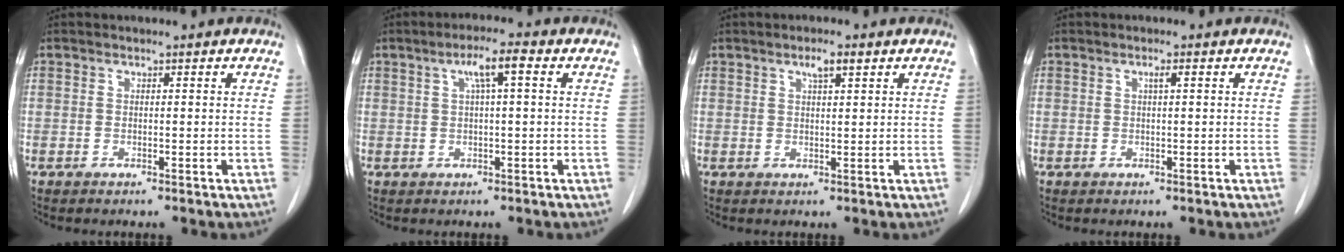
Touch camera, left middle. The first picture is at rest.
{"total": 4.3, "force": [1.4, 0.3, 4.0], "torque": [-0.072, 0.012, 0.024]}
{"total": 2.4, "force": [1.4, 0.4, 1.9], "torque": [-0.035, 0.003, 0.024]}
{"total": 0.8, "force": [0.3, 0.0, 0.8], "torque": [-0.013, 0.002, 0.004]}